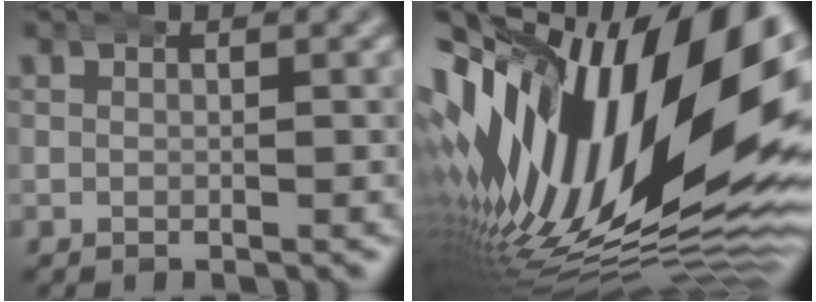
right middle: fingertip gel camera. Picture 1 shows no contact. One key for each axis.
{"total": 25.2, "fx": 0.3, "fy": 13.8, "fz": 21.1, "tx": -0.353, "ty": -0.010, "tz": 0.014}